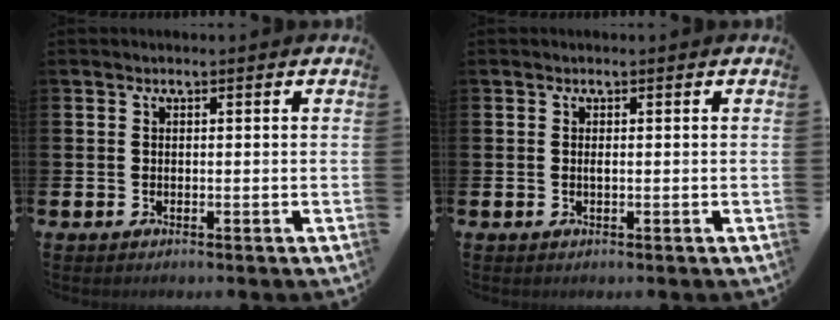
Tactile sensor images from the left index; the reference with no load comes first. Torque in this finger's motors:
{"motor_torque": [0.20, 0.13, 0.09, 0.03]}